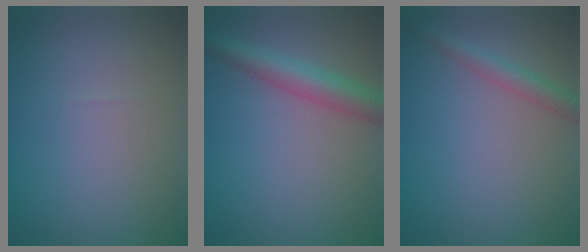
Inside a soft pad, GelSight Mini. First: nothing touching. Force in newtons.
{"total": 3.9, "press": 3.9, "slide": 0.1}
{"total": 2.1, "press": 2.1, "slide": 0.1}